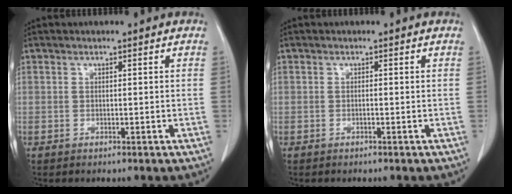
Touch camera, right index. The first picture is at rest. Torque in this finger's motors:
{"motor_torque": [0.06, -0.09, 0.03, 0.01]}